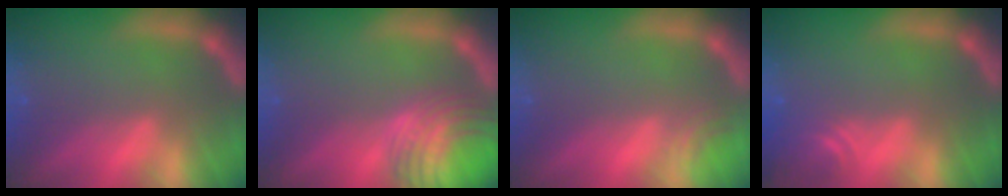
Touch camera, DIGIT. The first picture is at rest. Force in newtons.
{"total": 8.1}
{"total": 1.5}
{"total": 3.0}